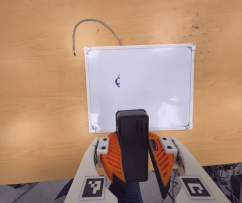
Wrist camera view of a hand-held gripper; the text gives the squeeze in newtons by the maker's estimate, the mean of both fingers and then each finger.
{"total": 10.4, "left": 10.5, "right": 10.3}